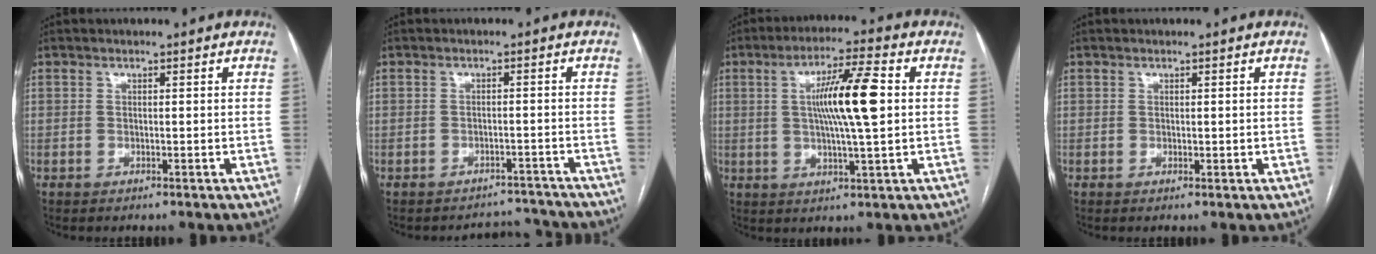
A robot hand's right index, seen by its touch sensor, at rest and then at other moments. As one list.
[{"total": 4.5, "force": [-4.3, 0.8, -1.3], "torque": [0.020, 0.018, -0.051]}, {"total": 10.9, "force": [1.4, 0.5, 10.8], "torque": [-0.192, 0.005, 0.024]}, {"total": 0.8, "force": [0.2, 0.5, 0.6], "torque": [-0.010, -0.003, 0.005]}]